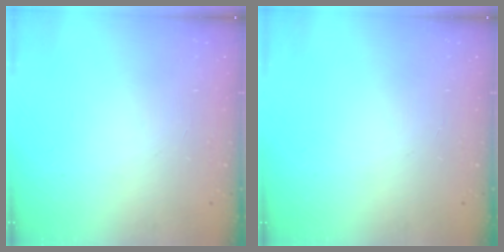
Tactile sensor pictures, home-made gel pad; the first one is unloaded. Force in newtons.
{"total": 0.0}